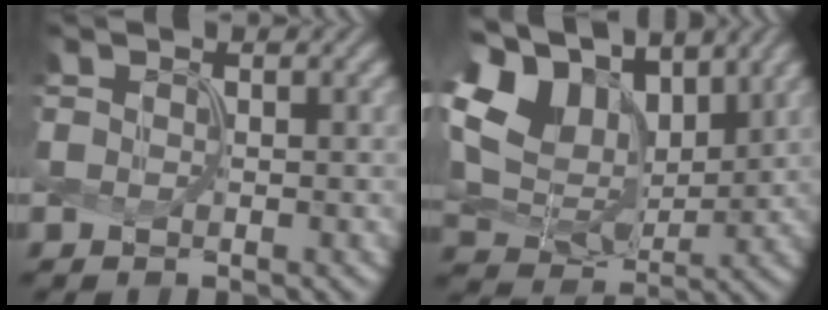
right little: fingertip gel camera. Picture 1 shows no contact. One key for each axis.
{"total": 11.9, "fx": 4.9, "fy": 8.4, "fz": 6.9, "tx": -0.183, "ty": 0.018, "tz": 0.093}